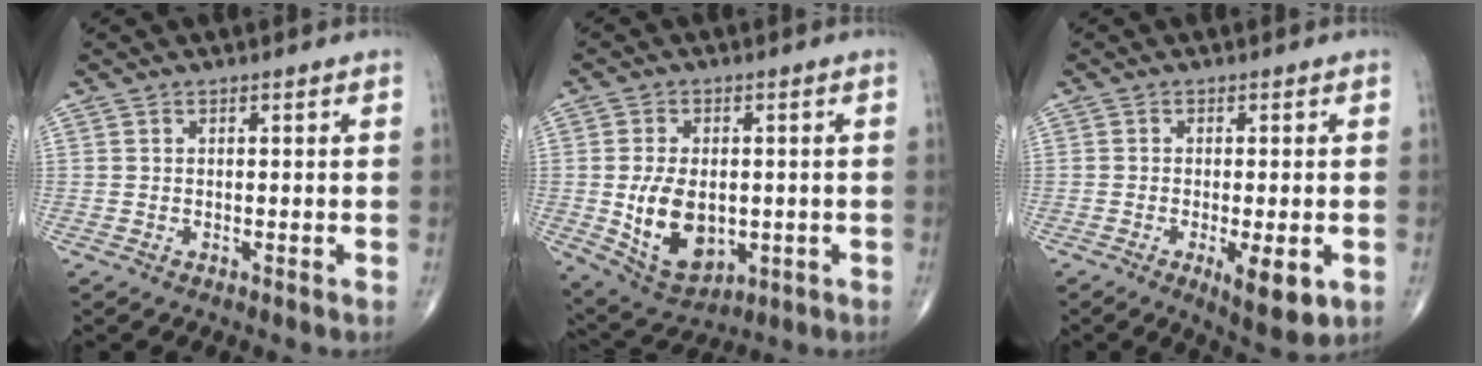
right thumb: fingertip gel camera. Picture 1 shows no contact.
{"total": 12.2, "force": [-1.3, 7.7, 9.3], "torque": [-0.142, -0.007, -0.002]}
{"total": 7.5, "force": [-2.4, 2.3, 6.7], "torque": [-0.095, -0.015, -0.032]}